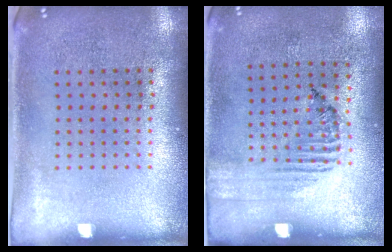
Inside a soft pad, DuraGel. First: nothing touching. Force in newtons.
{"total": 1.5, "press": 1.1, "slide": 1.1}